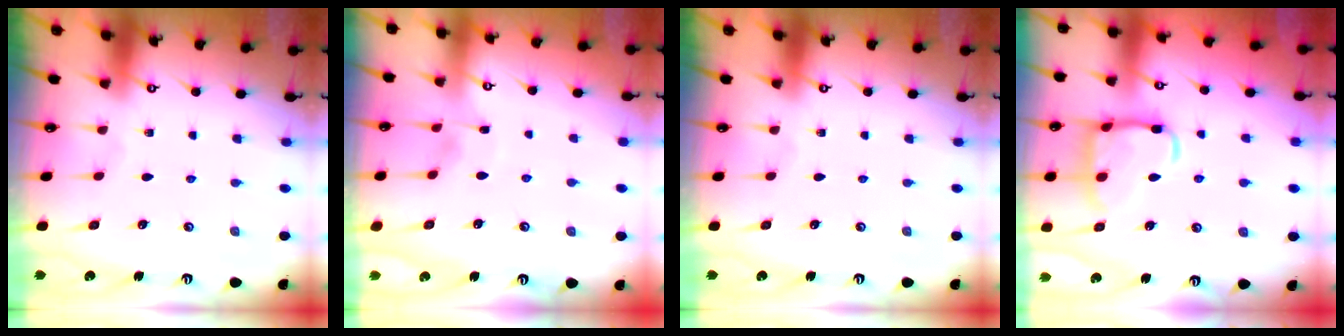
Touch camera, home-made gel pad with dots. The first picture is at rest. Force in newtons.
{"total": 2.7, "press": 2.7, "slide": 0.3}
{"total": 0.0}
{"total": 15.5, "press": 15.4, "slide": 1.3}